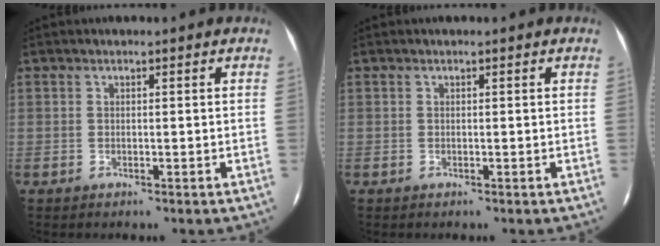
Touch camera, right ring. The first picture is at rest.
{"total": 0.0}